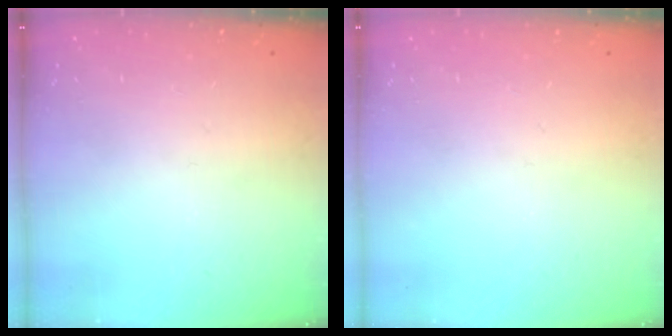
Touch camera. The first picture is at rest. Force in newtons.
{"total": 0.0}